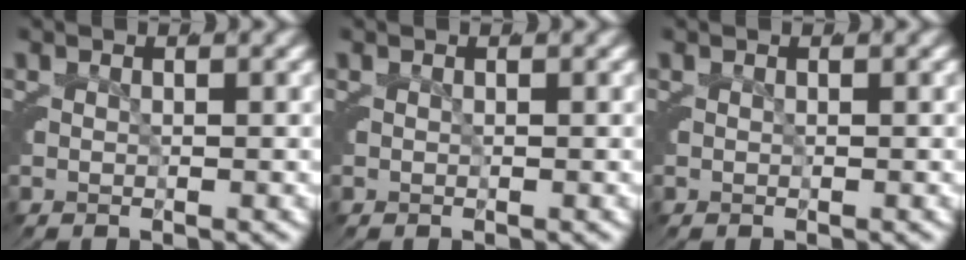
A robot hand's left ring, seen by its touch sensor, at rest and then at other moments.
{"total": 0.0}
{"total": 0.0}